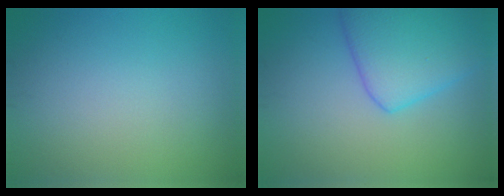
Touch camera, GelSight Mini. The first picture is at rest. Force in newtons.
{"total": 6.5, "press": 6.5, "slide": 0.3}